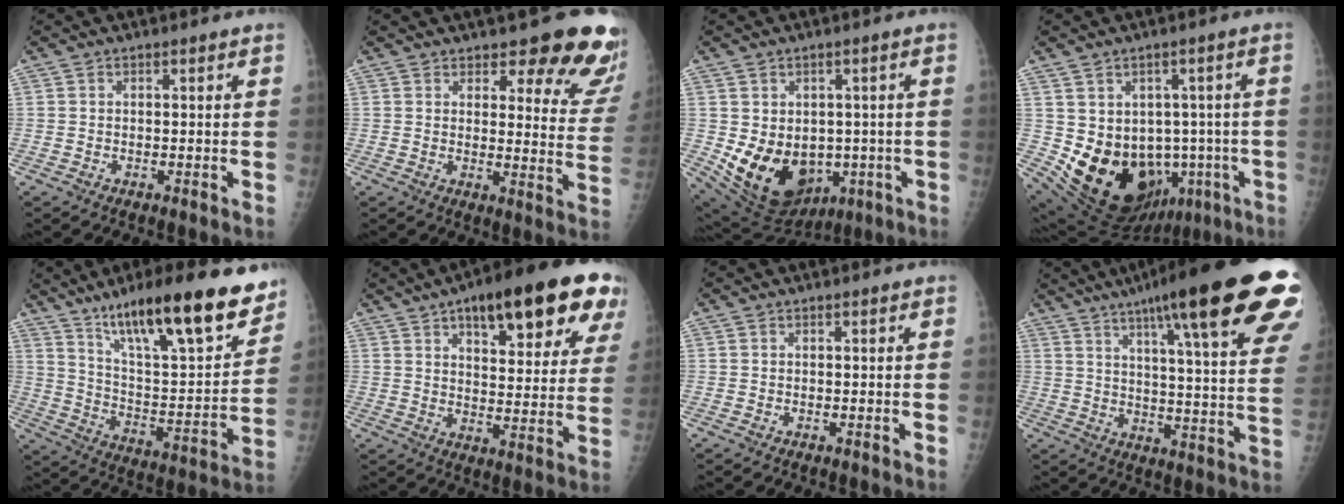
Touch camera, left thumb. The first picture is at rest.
{"total": 12.7, "force": [10.4, 4.1, 6.2], "torque": [-0.022, -0.070, 0.103]}
{"total": 15.7, "force": [-2.7, 12.1, 9.6], "torque": [-0.142, -0.003, -0.004]}
{"total": 18.4, "force": [-4.0, 13.8, 11.5], "torque": [-0.153, 0.006, -0.021]}
{"total": 25.0, "force": [16.8, 6.1, 17.4], "torque": [-0.243, -0.061, 0.276]}
{"total": 23.8, "force": [12.9, 8.3, 18.2], "torque": [-0.215, -0.018, 0.177]}
{"total": 0.0}
{"total": 30.4, "force": [18.1, 4.8, 23.9], "torque": [-0.277, -0.036, 0.248]}